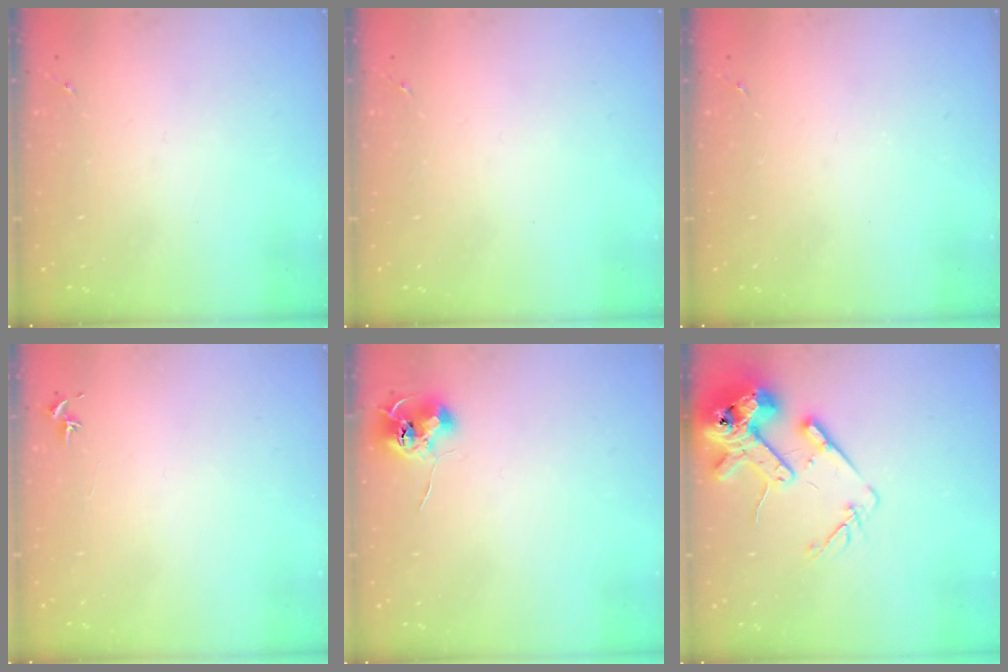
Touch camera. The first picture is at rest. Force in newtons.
{"total": 0.0}
{"total": 0.0}
{"total": 0.7, "press": 0.7, "slide": 0.3}
{"total": 7.8, "press": 7.8, "slide": 0.8}
{"total": 16.1, "press": 15.9, "slide": 2.4}